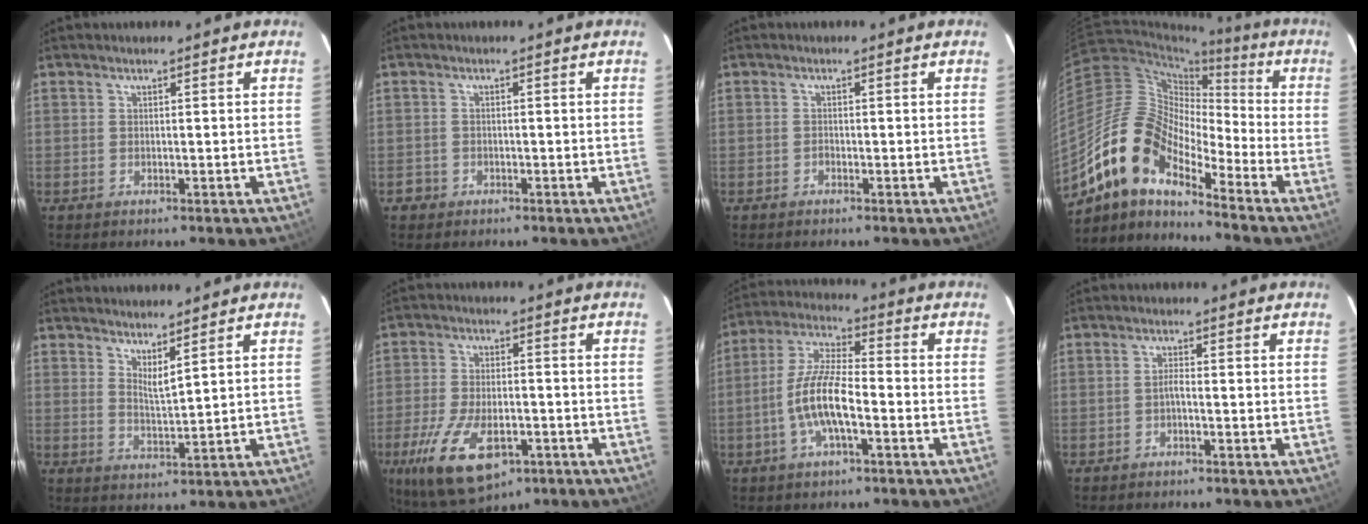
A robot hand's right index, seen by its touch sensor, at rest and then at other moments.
{"total": 2.1, "force": [-1.0, 1.8, 0.1], "torque": [-0.008, 0.008, -0.015]}
{"total": 0.7, "force": [-0.5, 0.4, 0.1], "torque": [-0.003, 0.002, -0.010]}
{"total": 14.2, "force": [-10.6, 5.3, 7.9], "torque": [-0.130, 0.009, -0.217]}
{"total": 3.4, "force": [2.7, 0.1, 2.1], "torque": [-0.036, -0.008, 0.043]}
{"total": 15.4, "force": [-7.5, 7.1, 11.5], "torque": [-0.246, -0.033, -0.124]}
{"total": 10.3, "force": [-3.5, 2.8, 9.3], "torque": [-0.198, 0.005, -0.068]}
{"total": 1.3, "force": [-0.8, 0.2, 1.1], "torque": [-0.021, 0.004, -0.016]}